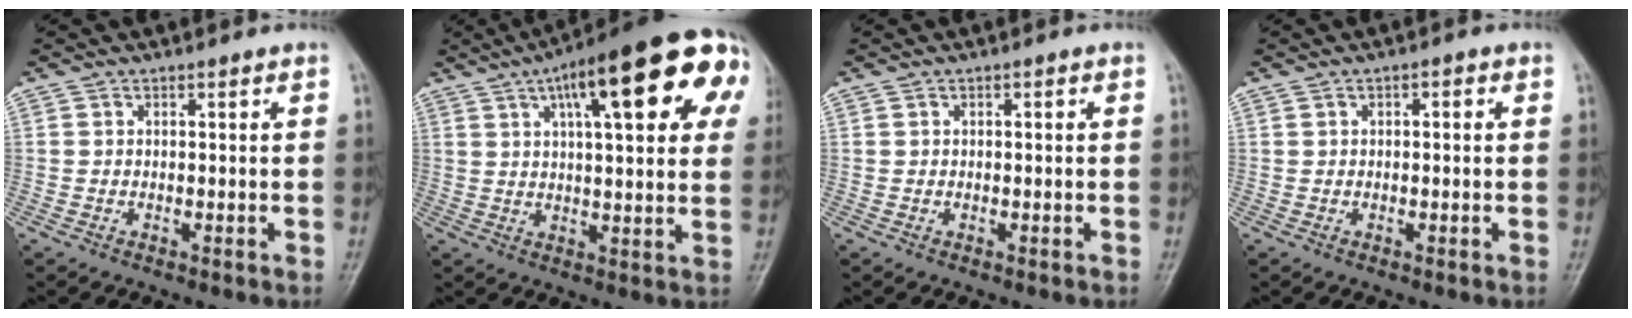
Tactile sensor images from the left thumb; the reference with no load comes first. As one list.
[{"total": 24.8, "force": [9.8, 7.2, 21.6], "torque": [-0.294, 0.015, 0.130]}, {"total": 0.0}, {"total": 1.2, "force": [0.3, 0.8, 0.9], "torque": [-0.007, 0.004, 0.003]}]